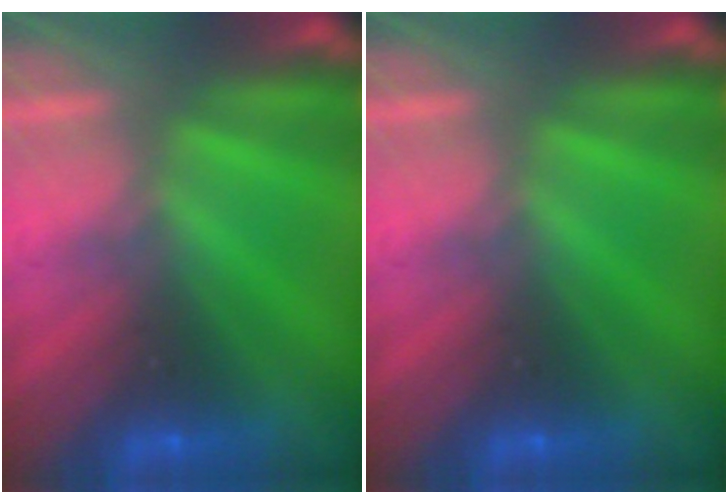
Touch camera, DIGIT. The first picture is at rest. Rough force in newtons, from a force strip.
{"total": 0.0}